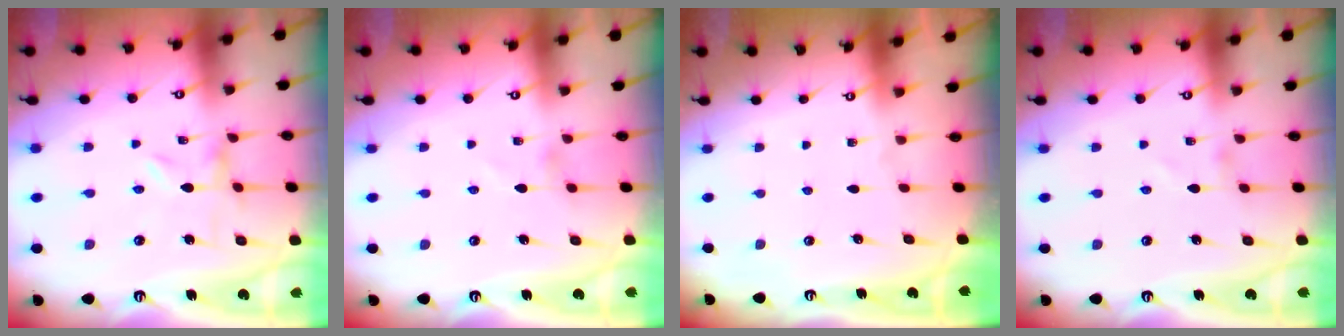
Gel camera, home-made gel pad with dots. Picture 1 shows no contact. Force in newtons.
{"total": 0.0}
{"total": 0.0}
{"total": 1.0, "press": 1.0, "slide": 0.1}